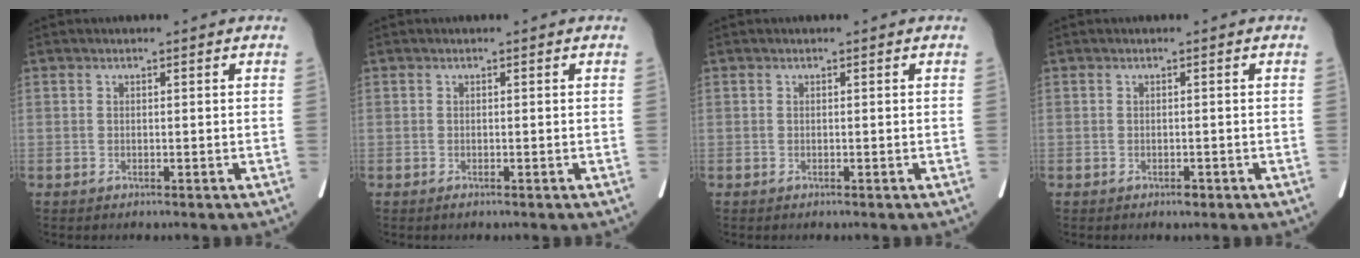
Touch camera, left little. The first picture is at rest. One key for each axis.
{"total": 0.0}
{"total": 0.0}
{"total": 0.8, "fx": -0.5, "fy": 0.5, "fz": 0.4, "tx": -0.008, "ty": 0.000, "tz": -0.004}